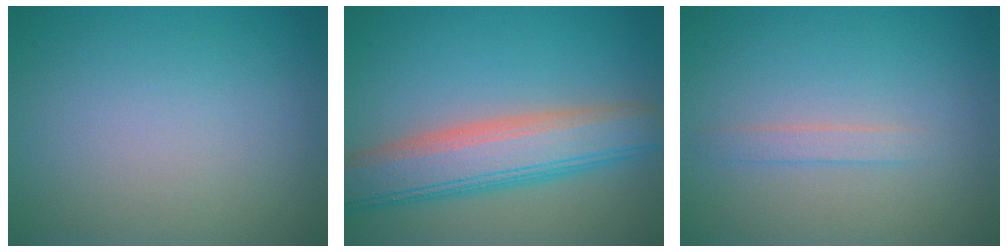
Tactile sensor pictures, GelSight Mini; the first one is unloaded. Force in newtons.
{"total": 7.3, "press": 7.2, "slide": 0.7}
{"total": 1.2, "press": 1.2, "slide": 0.0}